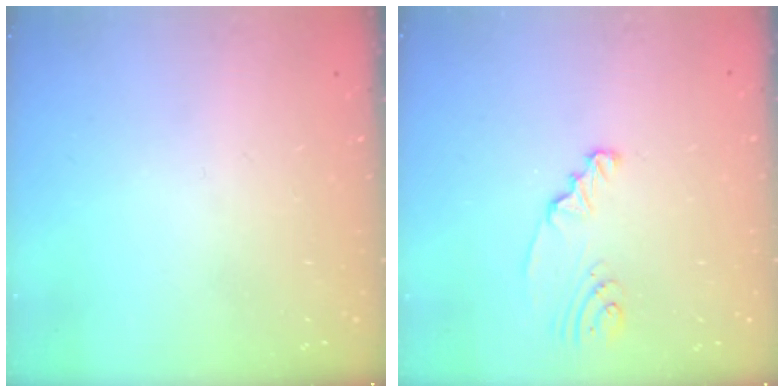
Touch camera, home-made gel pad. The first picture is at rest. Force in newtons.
{"total": 2.3, "press": 2.3, "slide": 0.3}